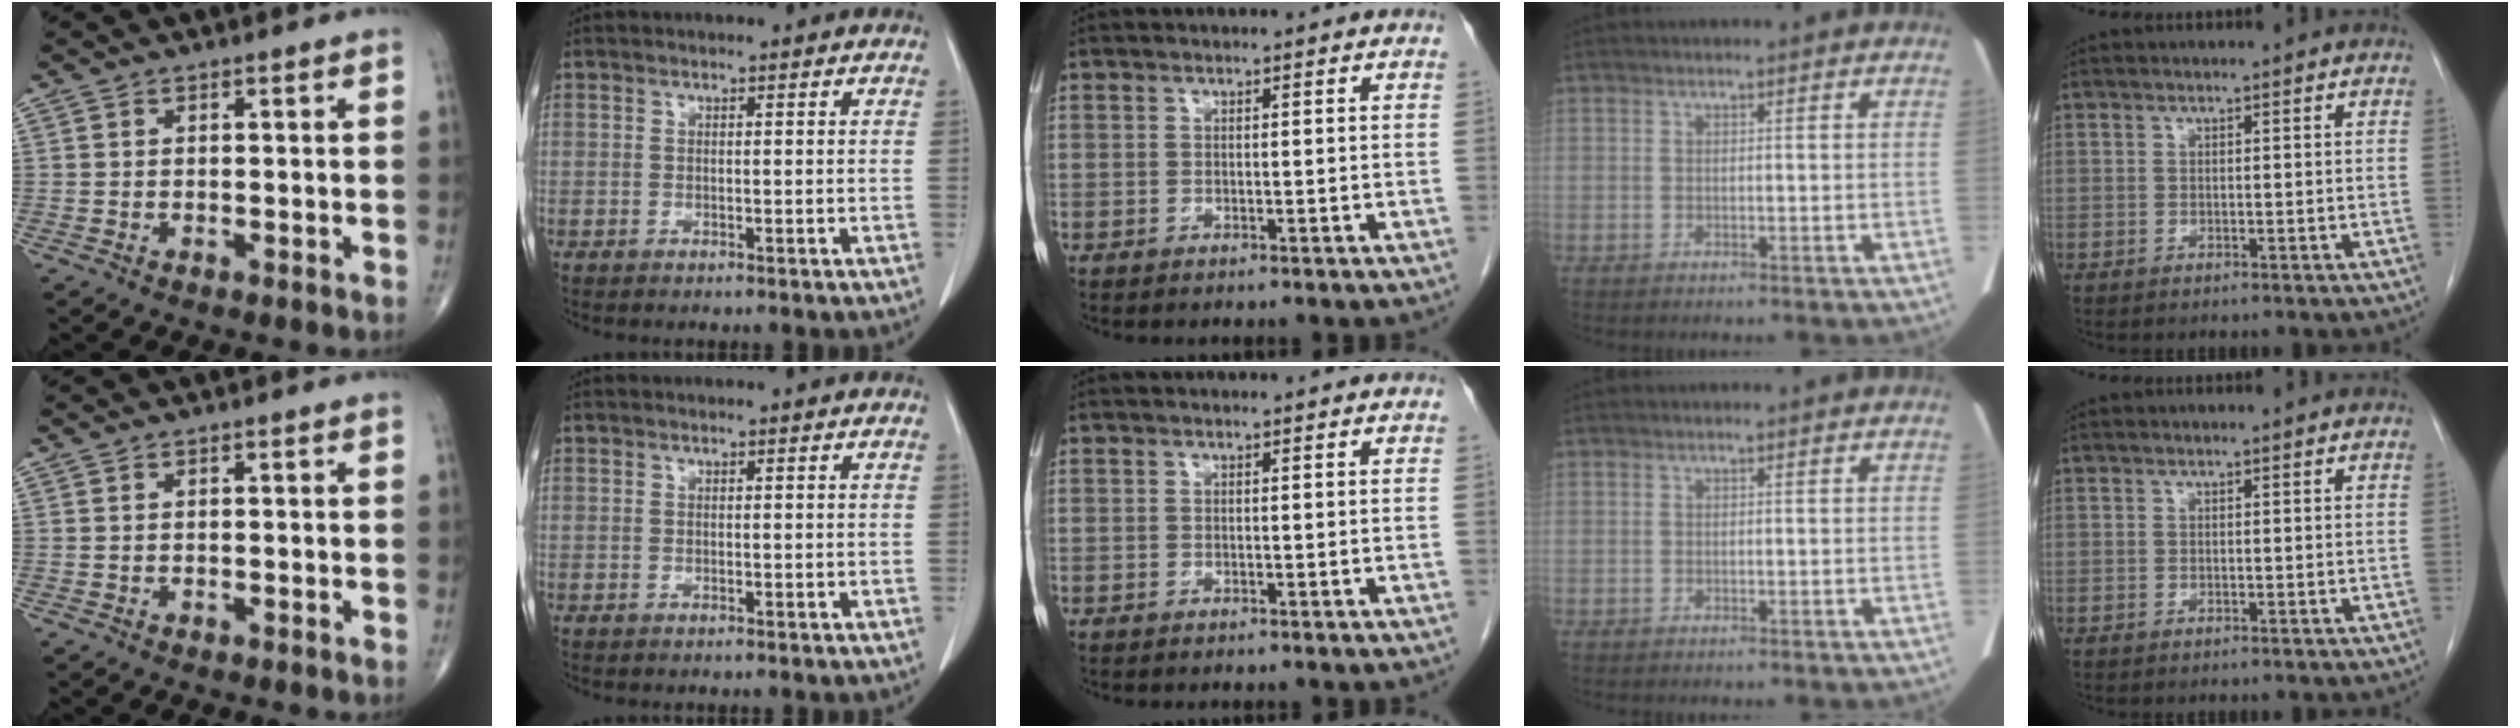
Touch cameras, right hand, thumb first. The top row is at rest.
{}